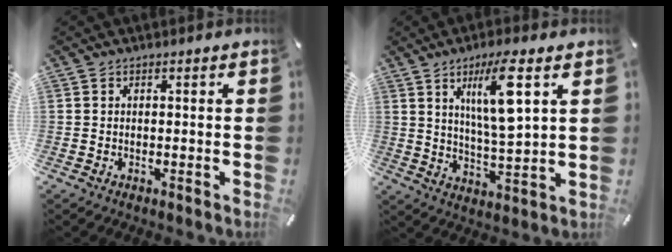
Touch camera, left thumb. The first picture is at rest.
{"total": 11.8, "force": [5.1, 2.4, 10.4], "torque": [-0.184, -0.014, 0.078]}